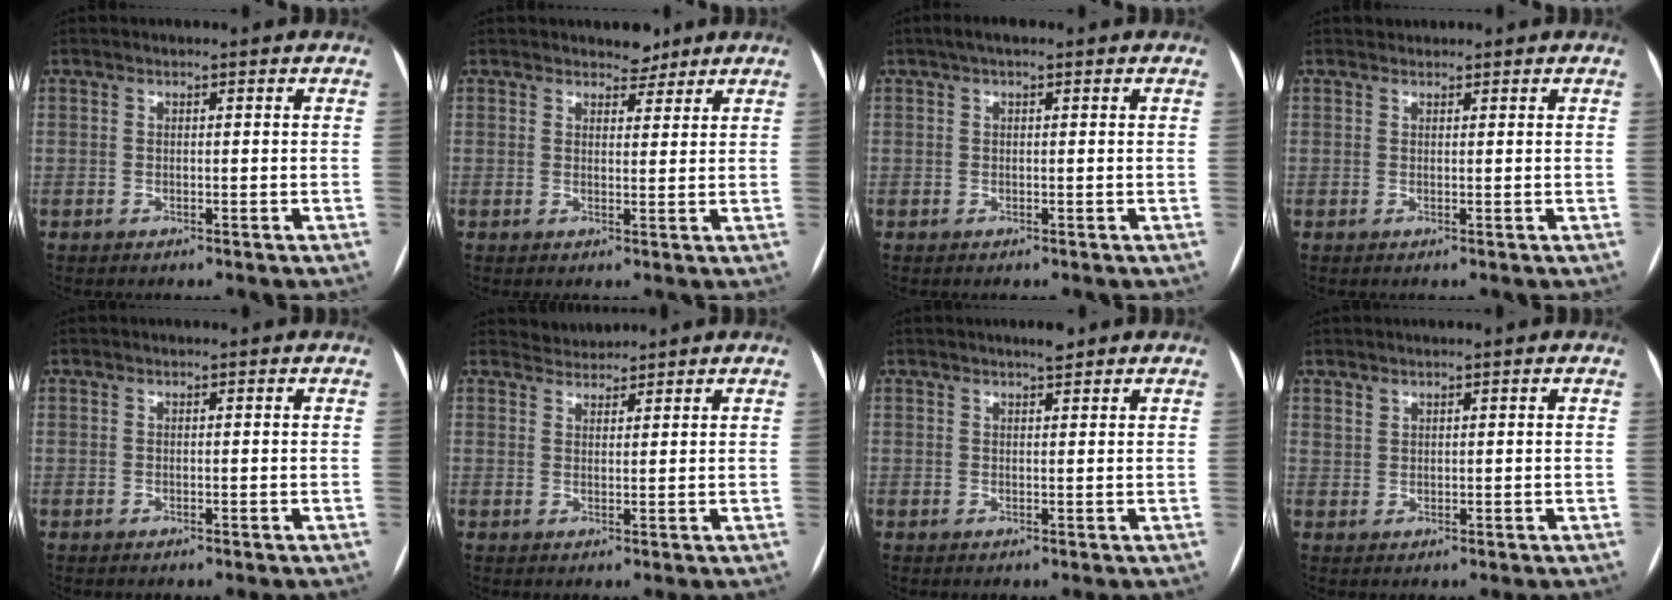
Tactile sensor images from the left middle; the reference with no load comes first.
{"total": 2.8, "force": [2.4, 1.4, 0.5], "torque": [-0.002, -0.002, 0.033]}
{"total": 2.5, "force": [1.5, 0.7, 1.9], "torque": [-0.037, 0.026, 0.024]}
{"total": 0.9, "force": [0.8, 0.4, -0.2], "torque": [-0.001, 0.010, 0.013]}
{"total": 0.0}
{"total": 2.3, "force": [2.2, 0.3, -0.6], "torque": [0.003, 0.013, 0.043]}
{"total": 1.8, "force": [1.4, 0.3, 1.0], "torque": [-0.021, 0.003, 0.023]}
{"total": 1.0, "force": [0.9, 0.3, 0.0], "torque": [0.002, -0.001, 0.017]}